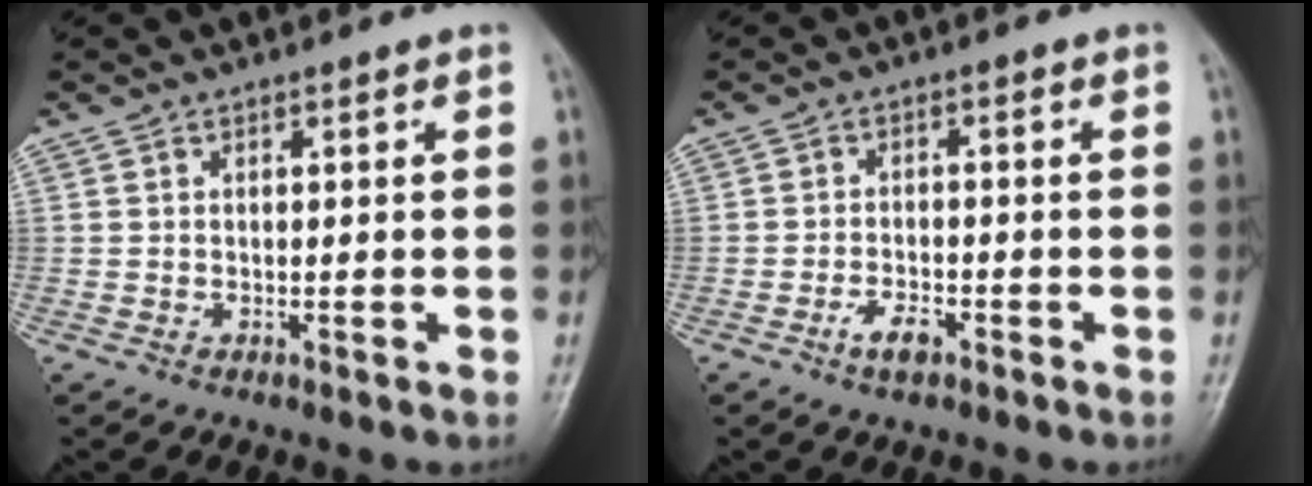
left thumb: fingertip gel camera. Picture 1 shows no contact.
{"total": 3.6, "force": [-2.1, 1.7, 2.4], "torque": [-0.042, 0.013, -0.039]}